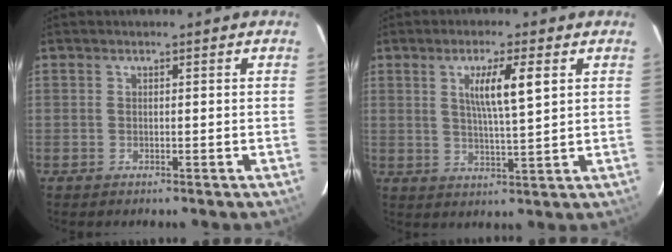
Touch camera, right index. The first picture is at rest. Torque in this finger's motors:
{"motor_torque": [0.22, 0.07, 0.34, 0.08]}